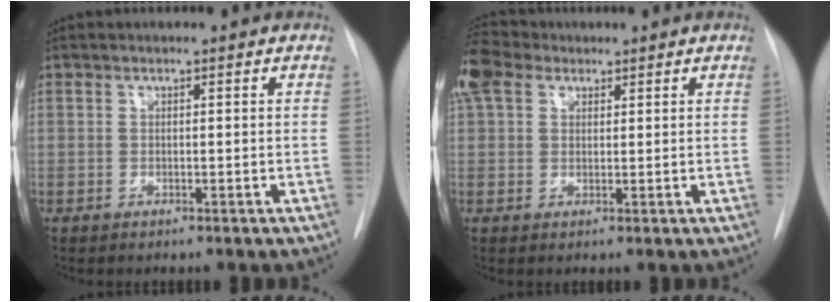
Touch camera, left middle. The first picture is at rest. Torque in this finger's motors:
{"motor_torque": [0.51, -0.20, 0.97, 0.21]}